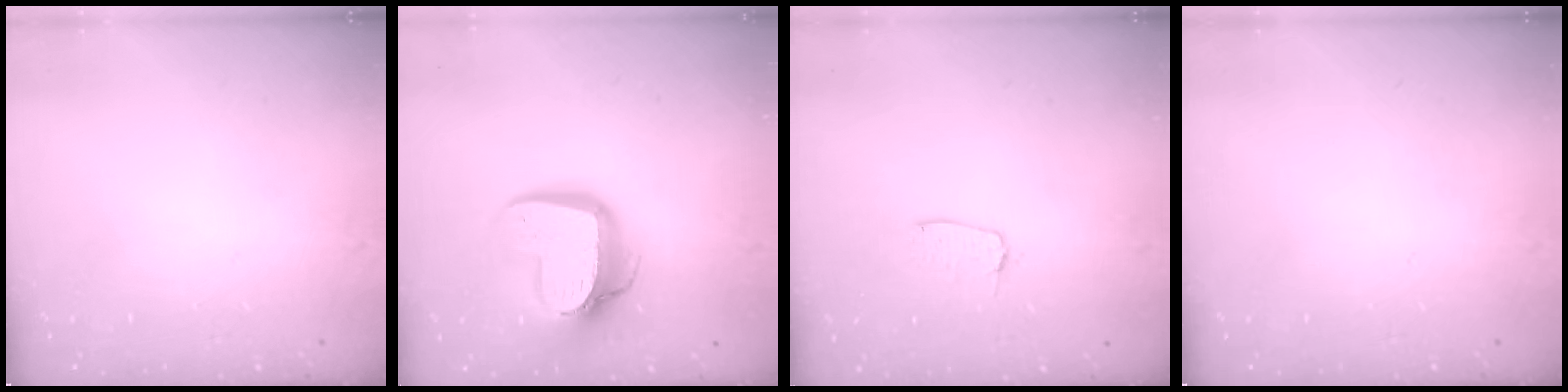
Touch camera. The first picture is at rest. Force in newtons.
{"total": 14.9, "press": 14.9, "slide": 1.1}
{"total": 3.6, "press": 3.6, "slide": 0.3}
{"total": 0.0}